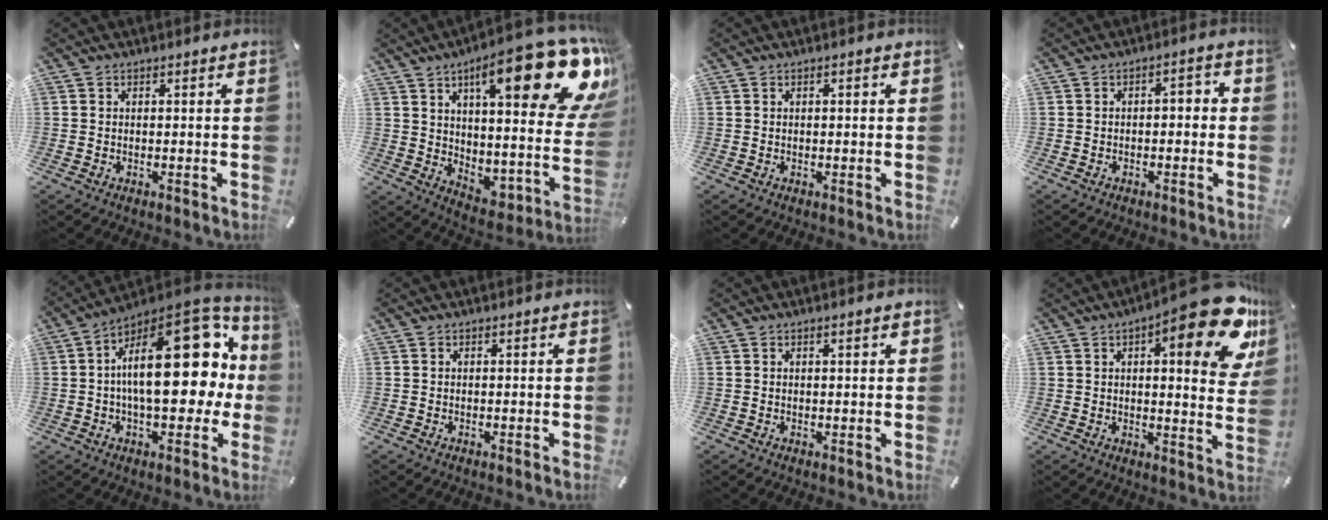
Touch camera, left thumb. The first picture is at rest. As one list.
[{"total": 24.9, "force": [13.2, 9.8, 18.8], "torque": [-0.239, -0.101, 0.219]}, {"total": 0.5, "force": [0.0, 0.2, 0.5], "torque": [-0.008, 0.001, 0.000]}, {"total": 2.8, "force": [-1.4, 1.4, 1.9], "torque": [-0.035, 0.014, -0.031]}, {"total": 26.2, "force": [4.1, 12.4, 22.7], "torque": [-0.327, -0.033, 0.071]}, {"total": 0.0}, {"total": 0.8, "force": [0.4, 0.2, 0.6], "torque": [-0.012, 0.001, 0.007]}, {"total": 20.0, "force": [10.2, 6.2, 16.0], "torque": [-0.202, -0.073, 0.152]}]